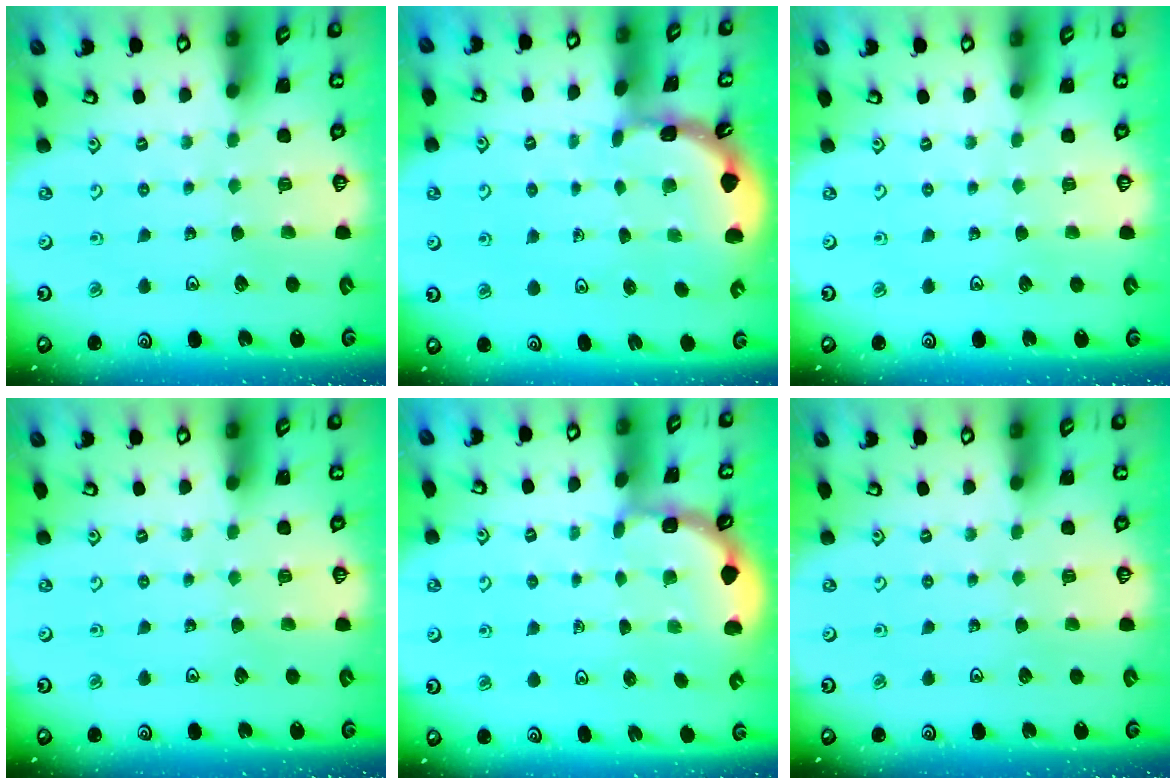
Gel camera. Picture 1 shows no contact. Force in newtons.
{"total": 1.7, "press": 1.7, "slide": 0.1}
{"total": 0.0}
{"total": 0.0}
{"total": 1.9, "press": 1.9, "slide": 0.2}
{"total": 0.0}